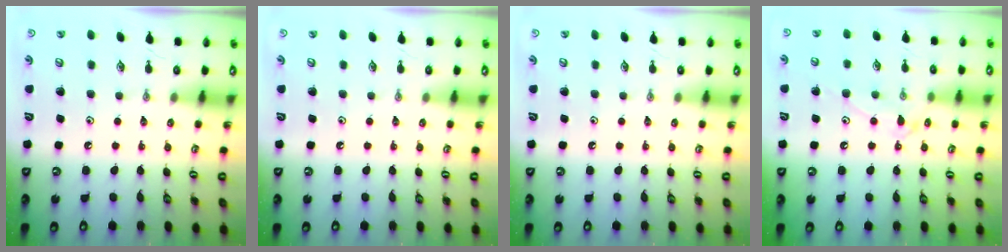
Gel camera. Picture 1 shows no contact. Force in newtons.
{"total": 0.0}
{"total": 0.0}
{"total": 11.2, "press": 11.1, "slide": 1.0}